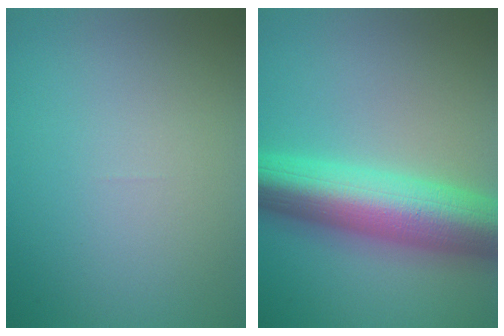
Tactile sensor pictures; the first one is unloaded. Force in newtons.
{"total": 11.2, "press": 11.2, "slide": 0.3}